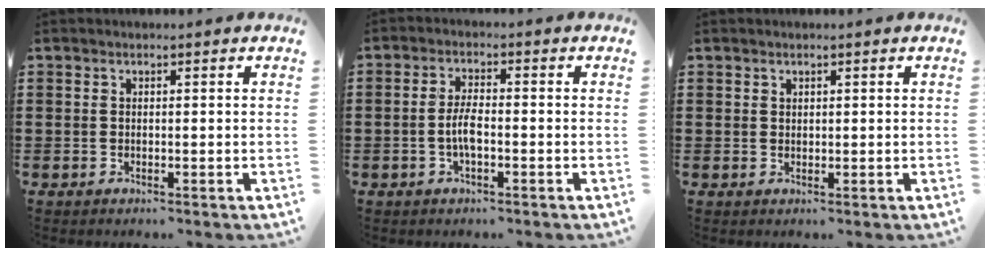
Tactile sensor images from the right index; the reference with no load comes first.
{"total": 3.9, "force": [-1.0, 1.0, 3.6], "torque": [-0.088, -0.008, -0.025]}
{"total": 0.8, "force": [0.6, 0.5, 0.1], "torque": [-0.005, 0.001, 0.012]}